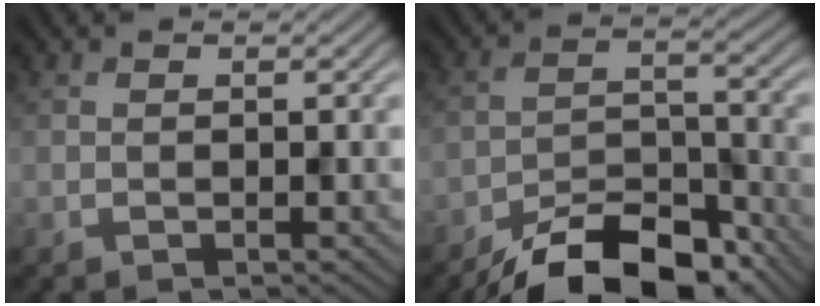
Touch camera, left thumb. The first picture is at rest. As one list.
[{"total": 12.6, "force": [-10.2, 4.6, 5.9], "torque": [-0.090, -0.017, -0.169]}]